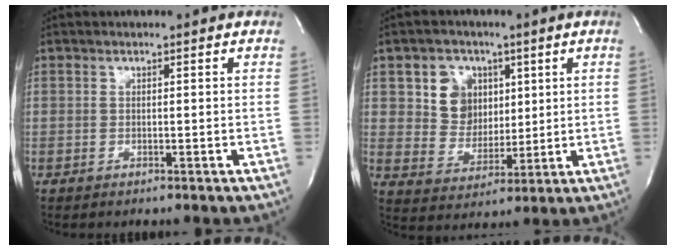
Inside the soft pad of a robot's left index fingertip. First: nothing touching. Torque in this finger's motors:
{"motor_torque": [-0.52, 0.27, -0.45, -0.21]}